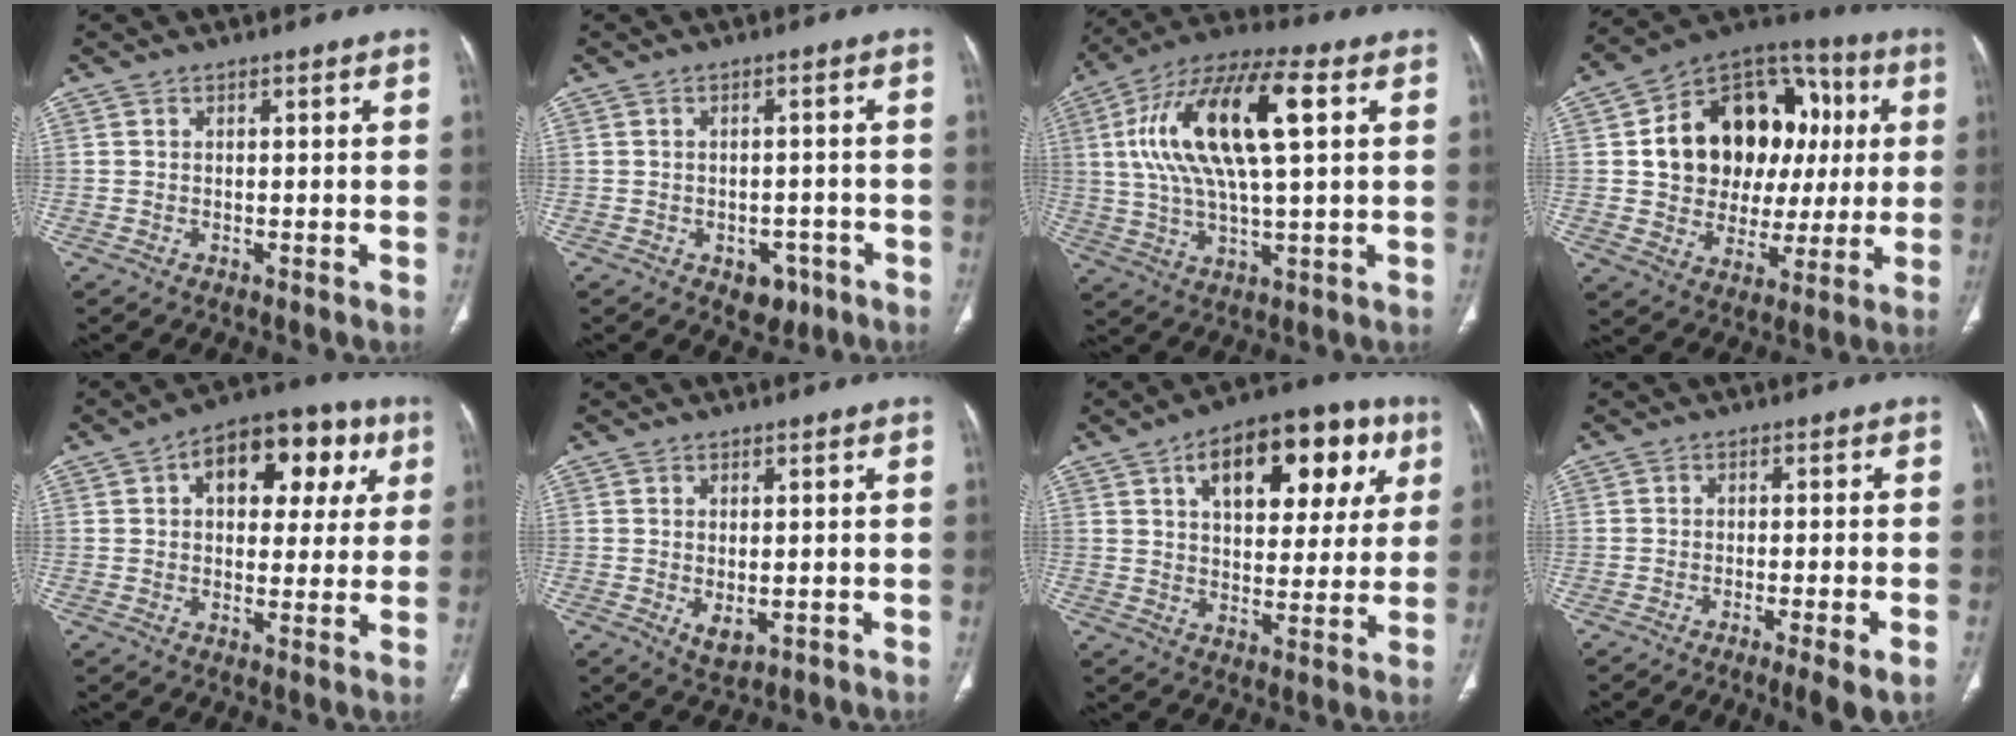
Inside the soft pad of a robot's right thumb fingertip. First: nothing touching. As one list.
[{"total": 4.5, "force": [-2.3, 3.1, 2.3], "torque": [-0.011, 0.012, -0.022]}, {"total": 20.5, "force": [4.9, 7.0, 18.6], "torque": [-0.365, 0.018, 0.082]}, {"total": 24.0, "force": [4.0, 17.5, 15.9], "torque": [-0.196, 0.032, 0.071]}, {"total": 15.8, "force": [5.4, 9.3, 11.6], "torque": [-0.107, 0.018, 0.070]}, {"total": 3.5, "force": [-0.8, 1.8, 2.8], "torque": [-0.043, -0.007, 0.001]}, {"total": 20.3, "force": [8.2, 10.7, 15.2], "torque": [-0.168, 0.006, 0.117]}, {"total": 6.2, "force": [-3.4, 0.3, 5.2], "torque": [-0.082, -0.004, -0.050]}]